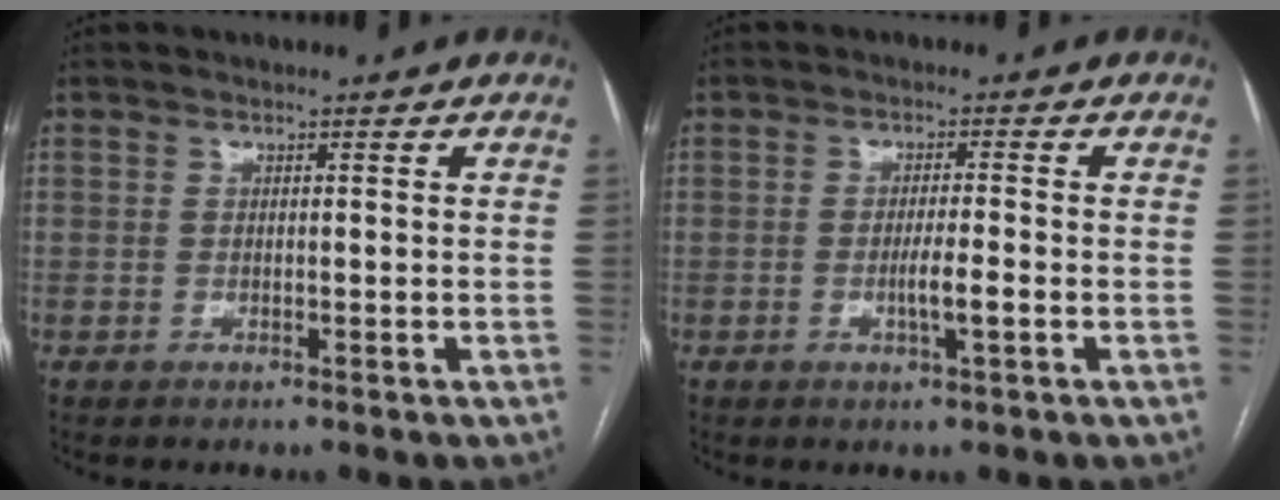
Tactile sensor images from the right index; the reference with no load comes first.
{"total": 3.4, "force": [-1.1, 0.0, 3.2], "torque": [-0.056, -0.003, -0.018]}